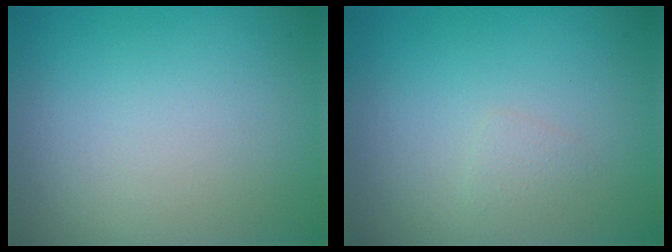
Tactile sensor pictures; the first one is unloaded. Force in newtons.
{"total": 0.7, "press": 0.7, "slide": 0.0}